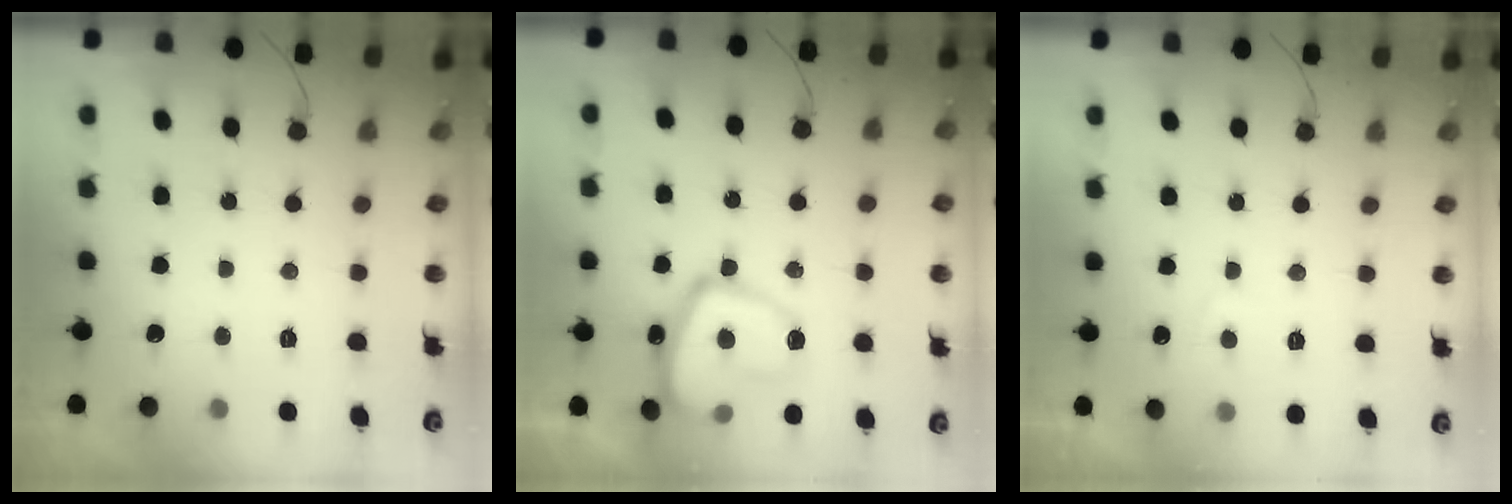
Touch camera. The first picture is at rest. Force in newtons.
{"total": 16.8, "press": 16.7, "slide": 1.8}
{"total": 2.1, "press": 2.0, "slide": 0.6}